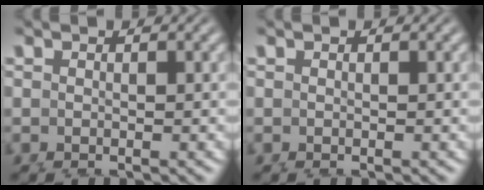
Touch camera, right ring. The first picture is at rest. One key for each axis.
{"total": 0.0}